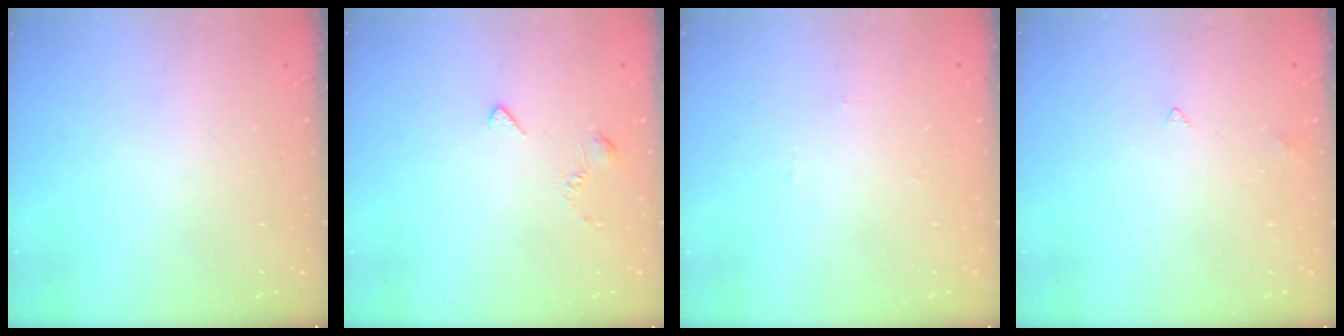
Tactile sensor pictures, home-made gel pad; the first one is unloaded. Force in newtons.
{"total": 3.0, "press": 2.9, "slide": 0.7}
{"total": 0.0}
{"total": 2.8, "press": 2.8, "slide": 0.5}